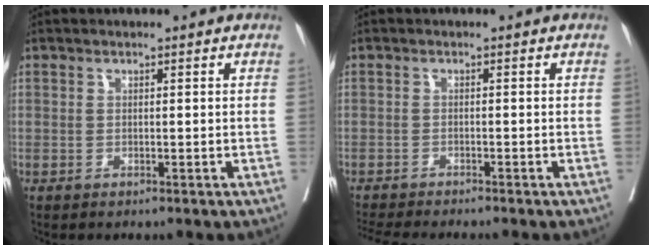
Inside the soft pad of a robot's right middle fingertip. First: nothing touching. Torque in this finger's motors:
{"motor_torque": [0.92, -1.22, 0.26, 0.15]}